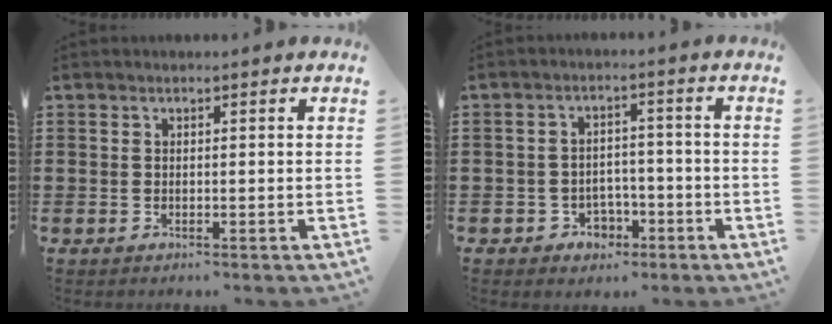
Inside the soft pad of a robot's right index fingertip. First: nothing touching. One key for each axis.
{"total": 3.6, "fx": -1.9, "fy": 2.9, "fz": 1.0, "tx": -0.028, "ty": 0.006, "tz": -0.040}